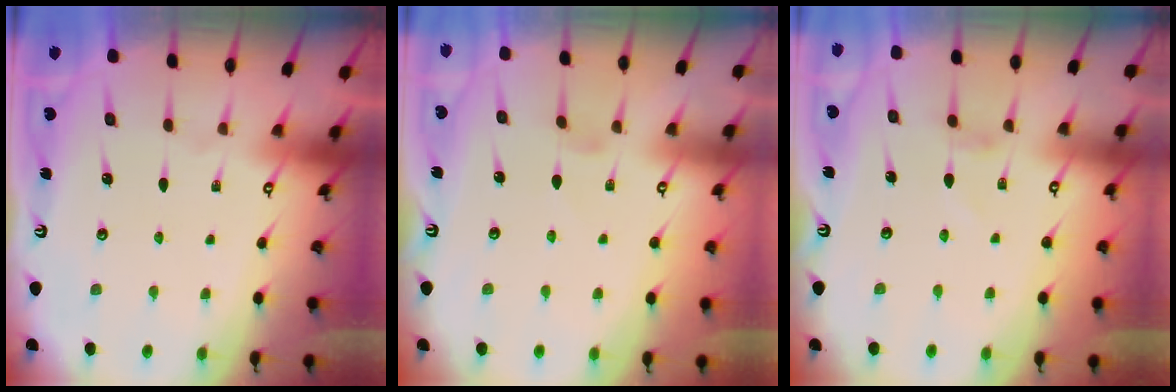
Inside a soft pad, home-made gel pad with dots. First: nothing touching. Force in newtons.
{"total": 0.0}
{"total": 1.1, "press": 1.0, "slide": 0.4}